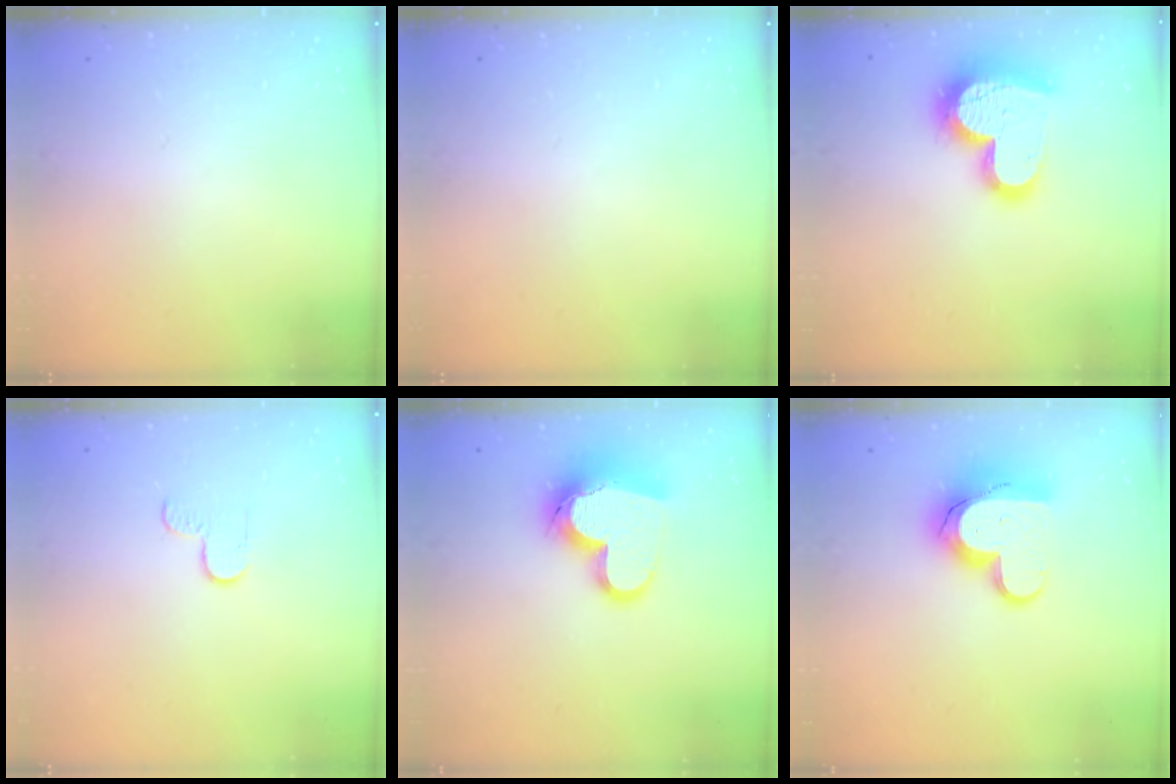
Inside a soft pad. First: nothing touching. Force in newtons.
{"total": 0.0}
{"total": 19.6, "press": 19.6, "slide": 1.8}
{"total": 3.3, "press": 3.3, "slide": 0.4}
{"total": 16.9, "press": 16.7, "slide": 2.4}
{"total": 14.1, "press": 14.0, "slide": 1.2}